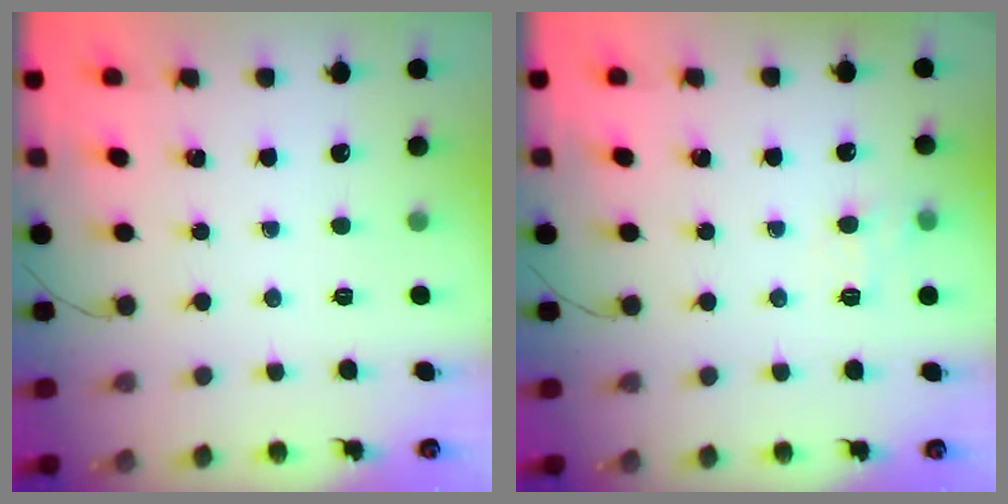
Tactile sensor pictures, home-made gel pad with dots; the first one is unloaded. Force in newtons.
{"total": 8.1, "press": 7.8, "slide": 2.2}